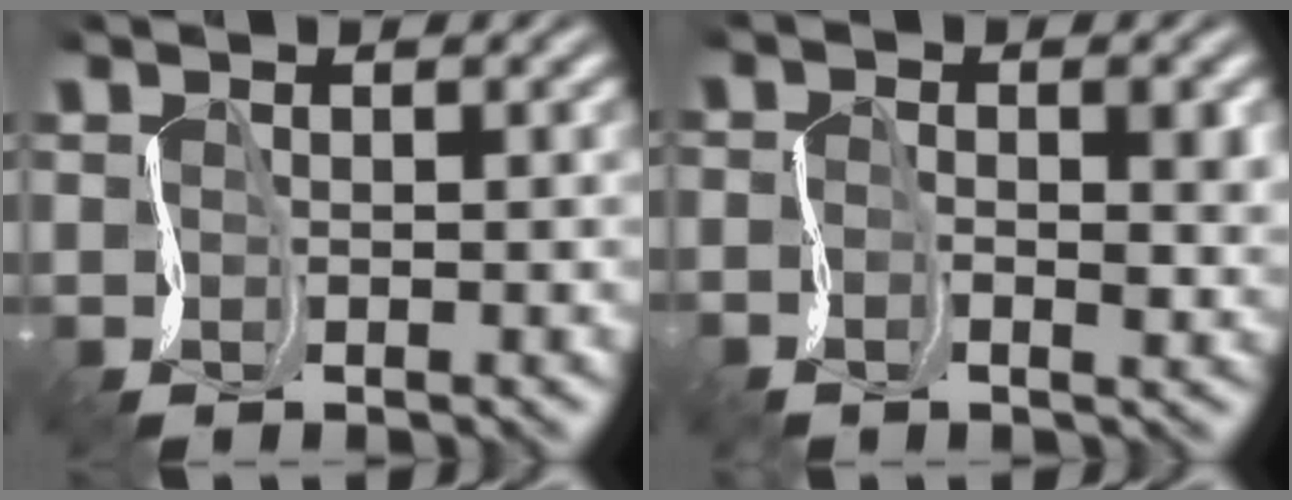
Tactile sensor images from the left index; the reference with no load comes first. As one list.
[{"total": 2.2, "force": [-1.0, 1.1, 1.7], "torque": [-0.039, -0.003, -0.025]}]